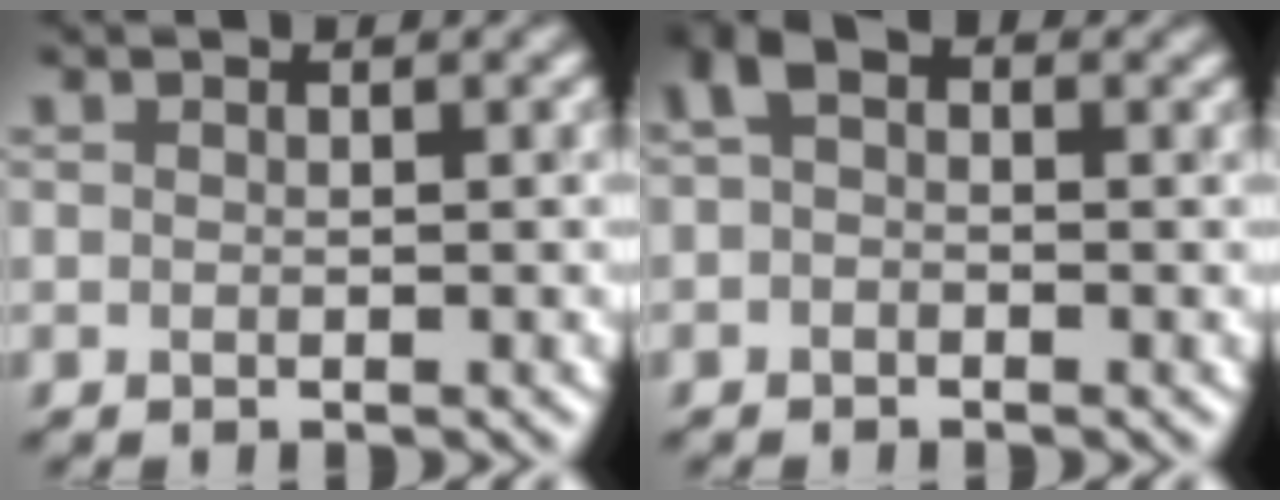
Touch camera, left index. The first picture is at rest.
{"total": 1.8, "force": [0.3, 1.2, 1.4], "torque": [-0.023, 0.015, -0.003]}